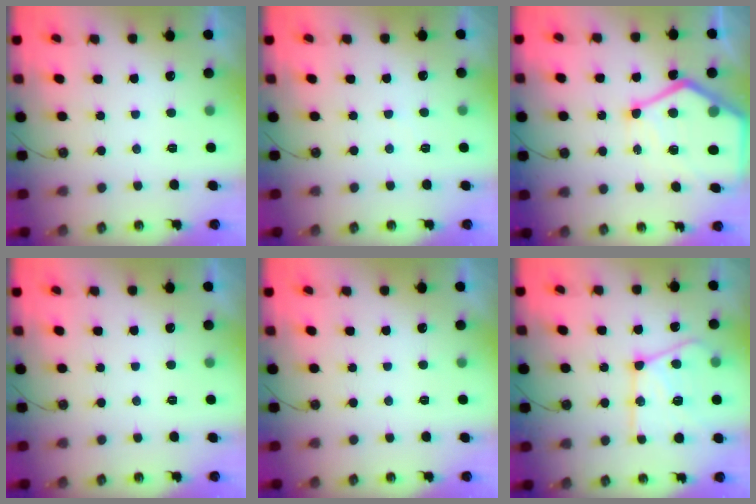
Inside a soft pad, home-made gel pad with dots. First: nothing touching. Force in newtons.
{"total": 3.3, "press": 3.3, "slide": 0.6}
{"total": 17.9, "press": 17.9, "slide": 1.6}
{"total": 0.0}
{"total": 0.0}
{"total": 19.3, "press": 19.1, "slide": 2.0}